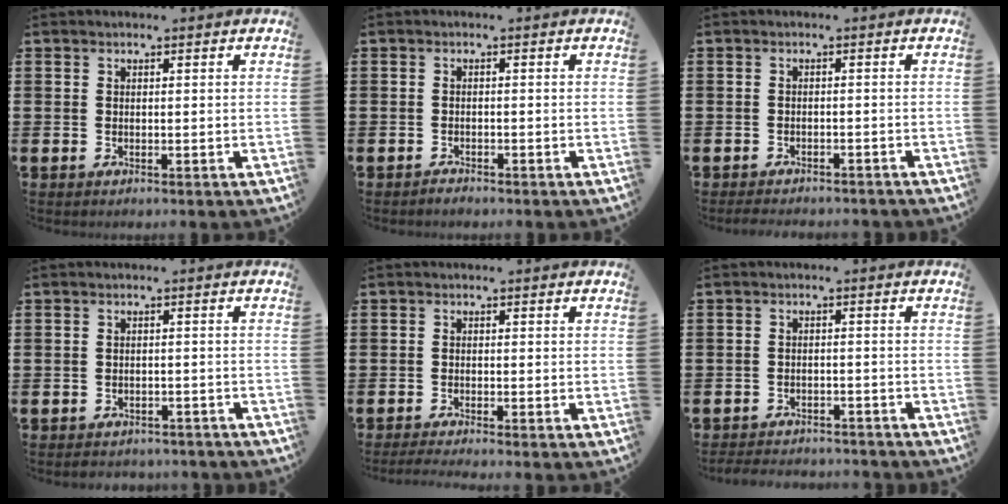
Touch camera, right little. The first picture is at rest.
{"total": 0.8, "force": [-0.8, 0.1, 0.0], "torque": [-0.003, -0.002, -0.017]}
{"total": 1.4, "force": [-1.4, 0.0, 0.1], "torque": [-0.005, 0.002, -0.030]}
{"total": 1.3, "force": [-1.3, 0.2, -0.1], "torque": [-0.003, 0.003, -0.029]}
{"total": 1.1, "force": [-0.9, -0.1, 0.7], "torque": [-0.009, -0.001, -0.017]}
{"total": 2.3, "force": [-2.3, 0.1, -0.2], "torque": [-0.003, 0.002, -0.051]}